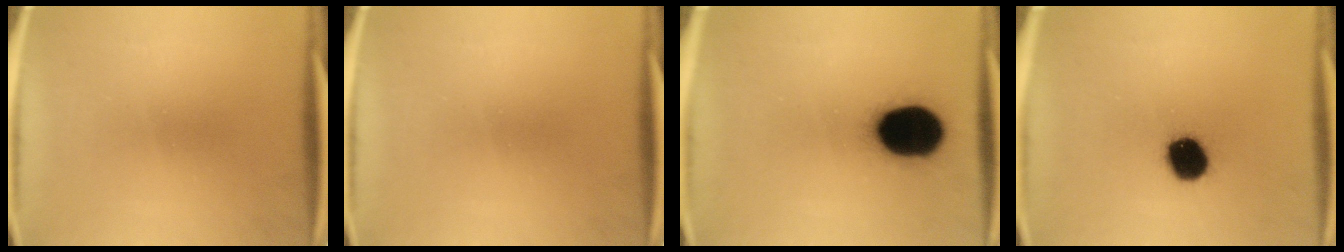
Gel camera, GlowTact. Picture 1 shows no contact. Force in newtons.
{"total": 0.0}
{"total": 19.6}
{"total": 10.4}